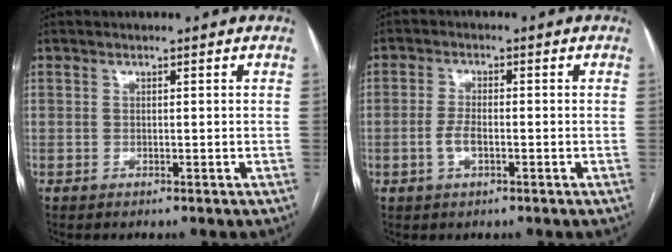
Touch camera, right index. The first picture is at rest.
{"total": 3.0, "force": [-0.8, 1.2, 2.6], "torque": [-0.062, 0.002, -0.014]}